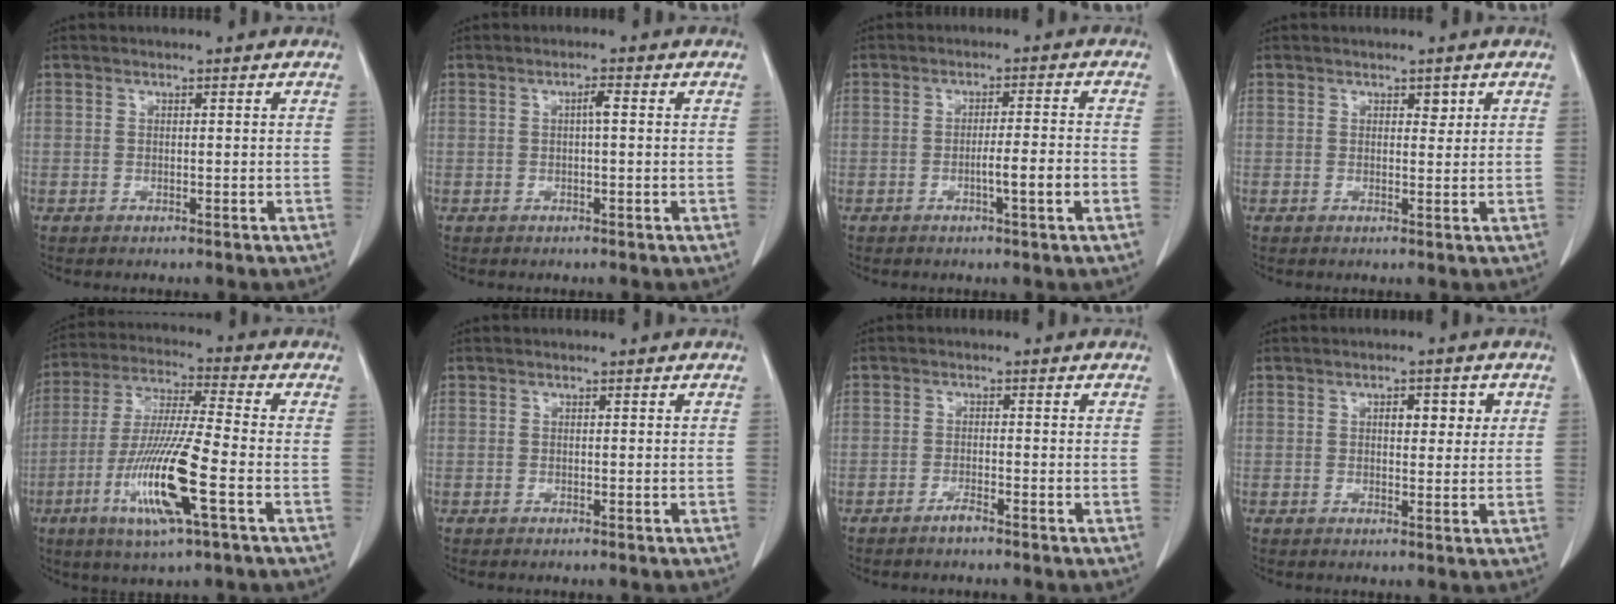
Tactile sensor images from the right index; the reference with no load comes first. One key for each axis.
{"total": 1.5, "fx": 0.1, "fy": 0.1, "fz": 1.5, "tx": -0.026, "ty": 0.004, "tz": 0.002}
{"total": 4.7, "fx": -1.7, "fy": -0.2, "fz": 4.4, "tx": -0.067, "ty": -0.002, "tz": -0.023}
{"total": 1.2, "fx": 0.7, "fy": 0.7, "fz": 0.7, "tx": -0.006, "ty": -0.004, "tz": 0.009}
{"total": 14.7, "fx": -5.1, "fy": 0.6, "fz": 13.8, "tx": -0.280, "ty": -0.021, "tz": -0.098}
{"total": 0.0}
{"total": 1.6, "fx": -1.3, "fy": 0.0, "fz": 0.9, "tx": -0.021, "ty": -0.002, "tz": -0.024}
{"total": 3.9, "fx": 1.2, "fy": 1.7, "fz": 3.3, "tx": -0.044, "ty": 0.005, "tz": 0.016}